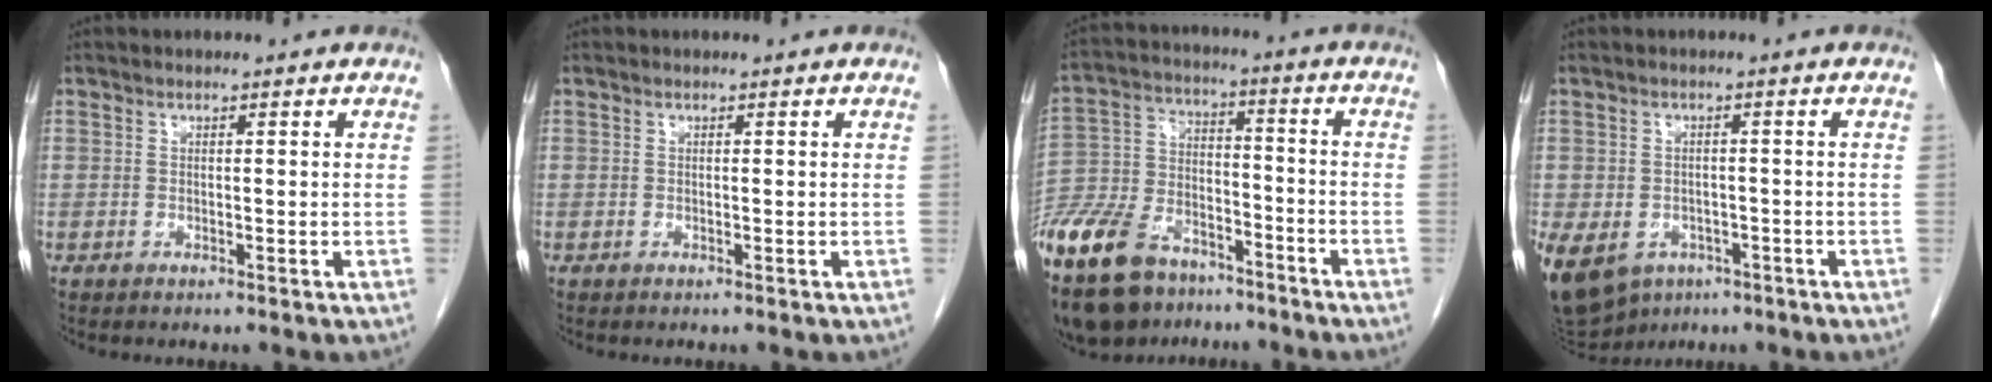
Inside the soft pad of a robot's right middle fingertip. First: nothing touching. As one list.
[{"total": 0.0}, {"total": 19.9, "force": [-14.4, 9.3, 10.1], "torque": [-0.255, -0.009, -0.256]}, {"total": 19.9, "force": [-9.4, 15.2, 8.7], "torque": [-0.286, -0.014, -0.128]}]